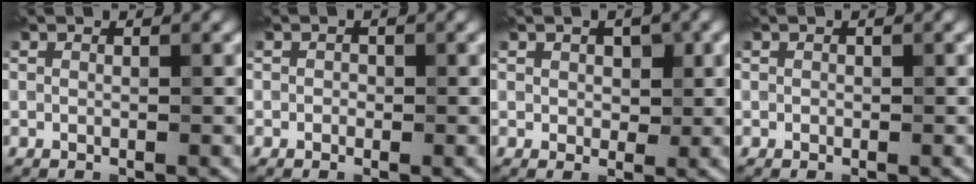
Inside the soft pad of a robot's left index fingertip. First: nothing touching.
{"total": 0.7, "force": [-0.2, 0.7, 0.1], "torque": [0.002, 0.002, -0.004]}
{"total": 1.8, "force": [0.7, 1.4, 1.0], "torque": [-0.012, 0.003, 0.010]}
{"total": 0.0}